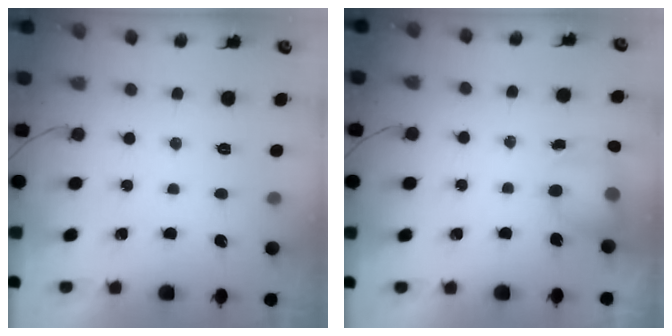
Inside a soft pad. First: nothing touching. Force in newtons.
{"total": 8.6, "press": 7.1, "slide": 4.7}